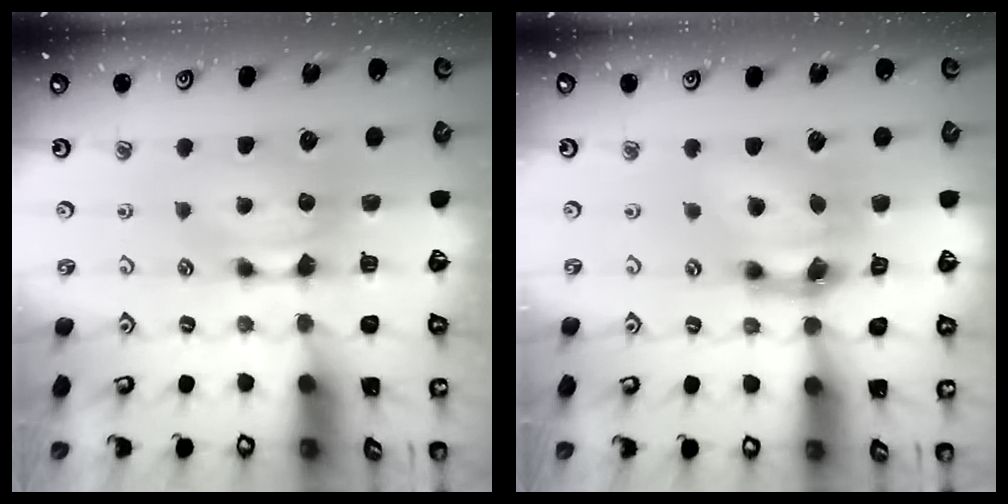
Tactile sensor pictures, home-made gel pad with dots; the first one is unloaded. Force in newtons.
{"total": 6.6, "press": 6.2, "slide": 2.3}